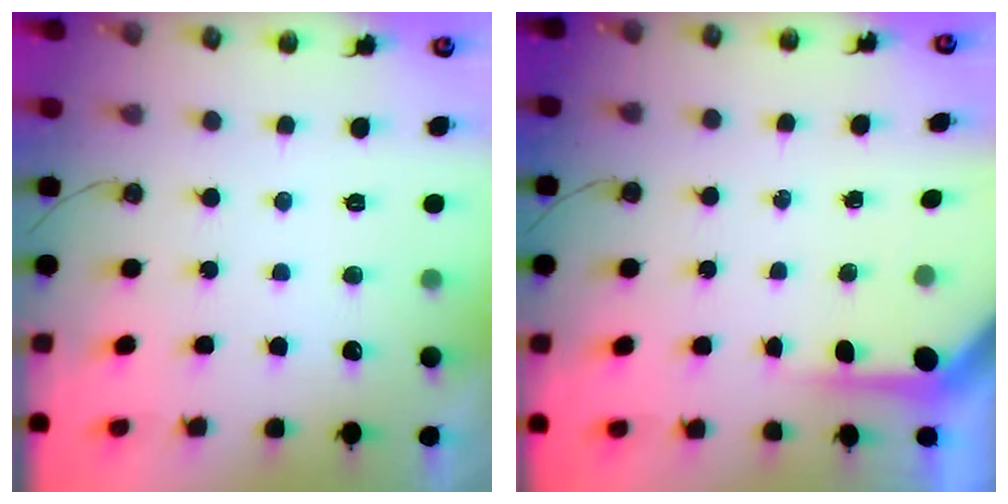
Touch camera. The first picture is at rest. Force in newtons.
{"total": 3.9, "press": 3.9, "slide": 0.4}